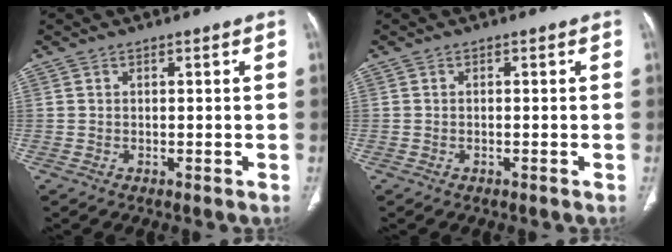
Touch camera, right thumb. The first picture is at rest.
{"total": 0.0}